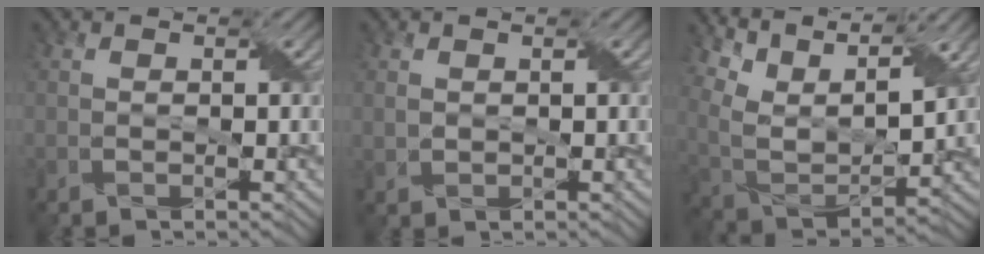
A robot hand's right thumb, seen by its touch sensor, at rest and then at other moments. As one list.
[{"total": 1.3, "force": [0.5, 1.0, 0.6], "torque": [-0.022, 0.000, 0.013]}, {"total": 13.3, "force": [9.9, 4.1, 7.9], "torque": [-0.214, 0.000, 0.162]}]